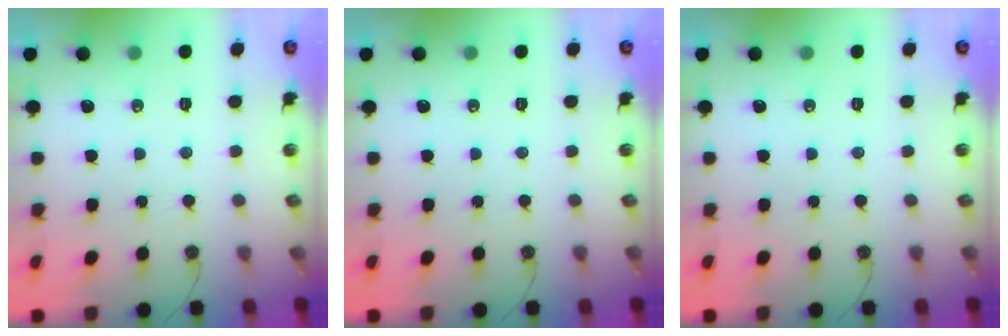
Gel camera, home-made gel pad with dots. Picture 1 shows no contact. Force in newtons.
{"total": 0.0}
{"total": 0.0}